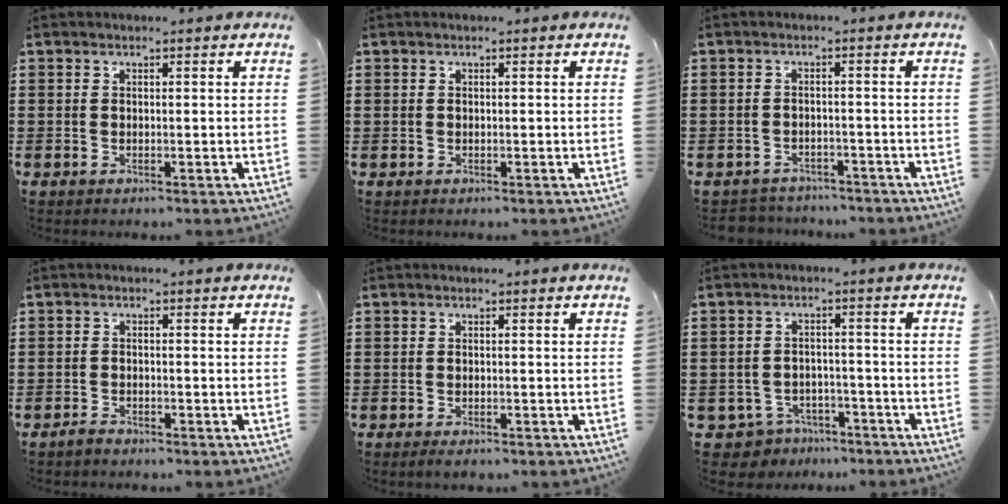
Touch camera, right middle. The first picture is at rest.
{"total": 0.0}
{"total": 2.4, "force": [-2.3, 0.5, -0.2], "torque": [-0.005, -0.003, -0.051]}
{"total": 1.2, "force": [-1.1, 0.4, 0.3], "torque": [-0.010, 0.000, -0.021]}
{"total": 0.8, "force": [-0.7, 0.1, 0.5], "torque": [-0.012, -0.007, -0.011]}
{"total": 3.6, "force": [-3.3, 1.2, 0.0], "torque": [-0.025, -0.001, -0.076]}